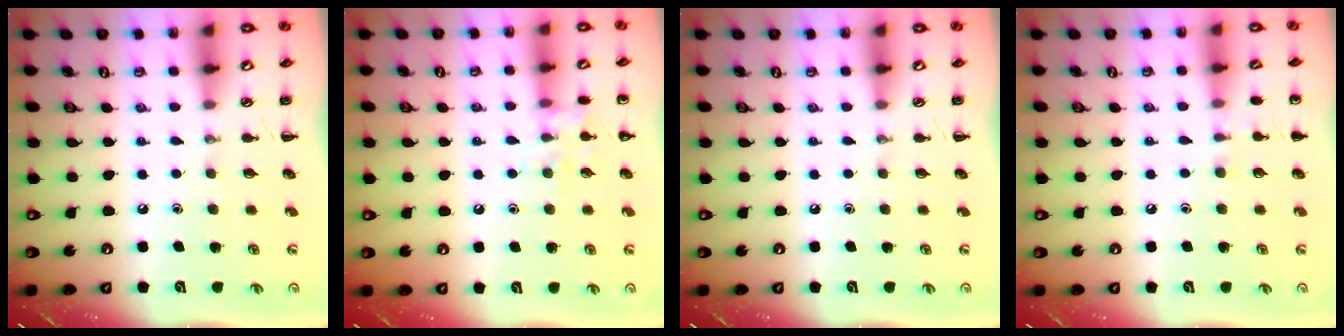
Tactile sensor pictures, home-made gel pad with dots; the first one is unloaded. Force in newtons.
{"total": 8.7, "press": 8.6, "slide": 1.2}
{"total": 0.0}
{"total": 5.5, "press": 5.2, "slide": 1.7}